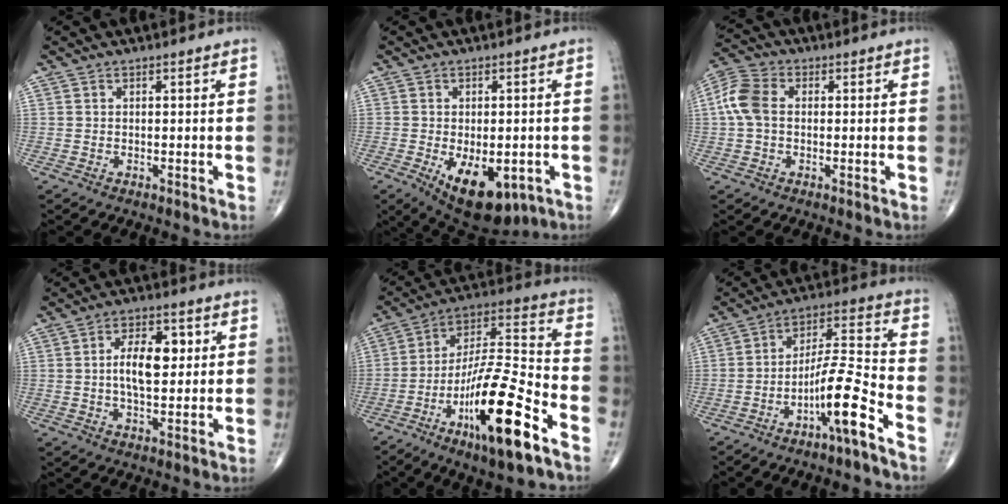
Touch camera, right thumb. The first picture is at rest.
{"total": 13.3, "force": [-5.1, 6.7, 10.3], "torque": [-0.152, -0.006, -0.057]}
{"total": 7.4, "force": [0.4, 5.1, 5.4], "torque": [-0.124, 0.022, 0.000]}
{"total": 9.3, "force": [1.4, 4.6, 8.0], "torque": [-0.119, 0.002, 0.021]}
{"total": 20.9, "force": [-10.4, 4.5, 17.5], "torque": [-0.334, 0.053, -0.178]}
{"total": 11.1, "force": [-6.4, 0.8, 9.1], "torque": [-0.170, 0.055, -0.117]}